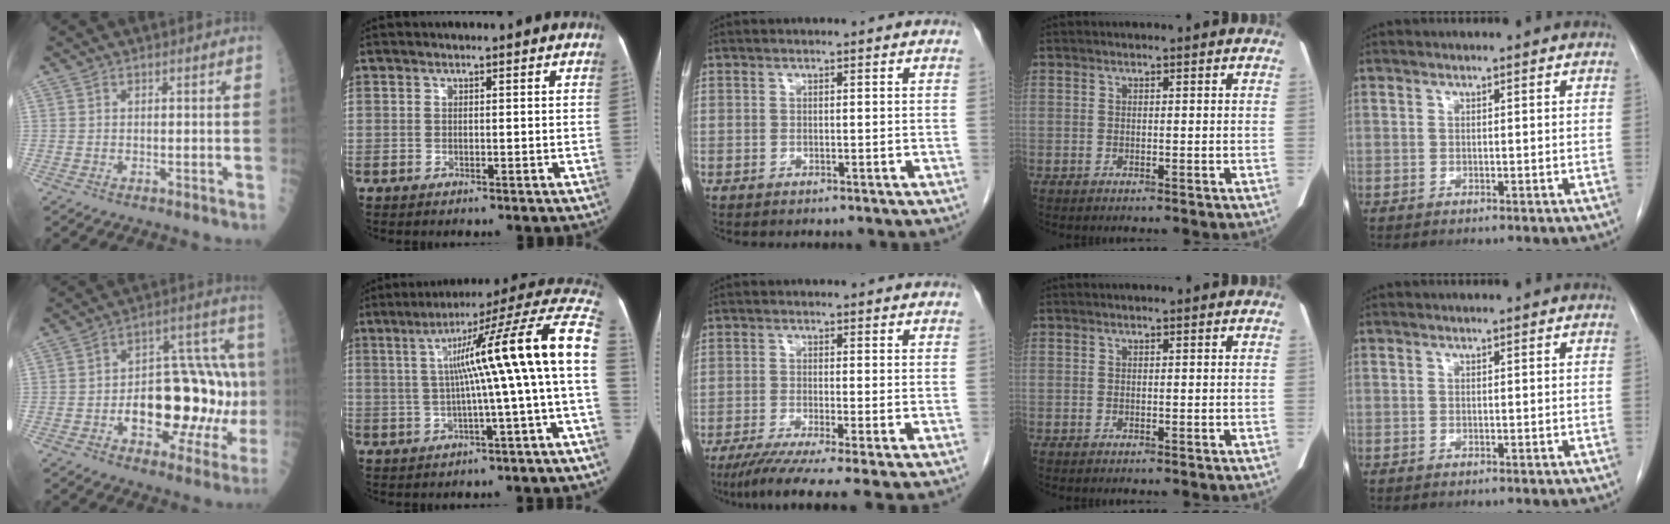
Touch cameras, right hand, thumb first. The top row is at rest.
{"thumb": {"total": 23.9, "force": [-3.0, 11.9, 20.5], "torque": [-0.271, 0.047, -0.029]}, "index": {"total": 18.2, "force": [1.2, -1.0, 18.2], "torque": [-0.233, 0.040, 0.005]}, "middle": {"total": 8.2, "force": [-5.7, -0.4, 5.8], "torque": [-0.093, -0.025, -0.093]}}